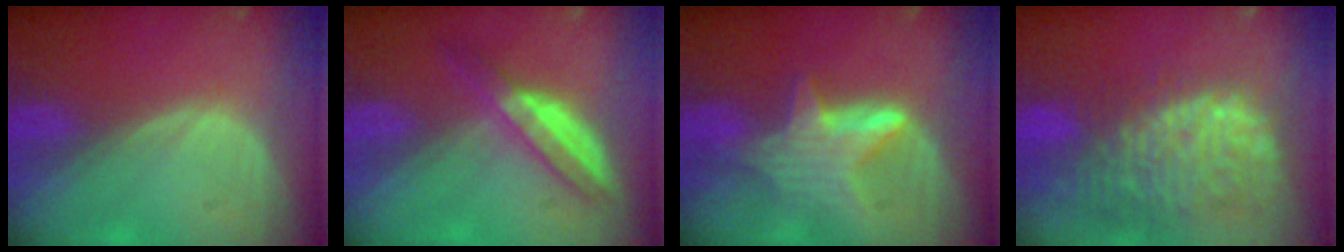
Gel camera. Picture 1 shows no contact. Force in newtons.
{"total": 5.9, "press": 5.2, "slide": 2.8}
{"total": 6.0, "press": 6.0, "slide": 0.5}
{"total": 13.8, "press": 11.6, "slide": 7.5}